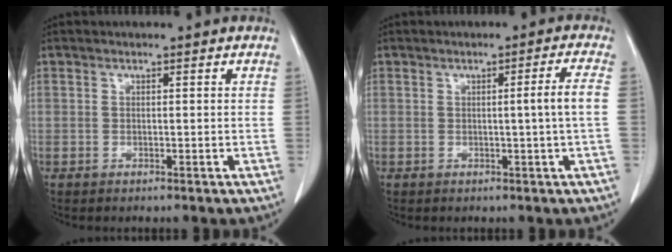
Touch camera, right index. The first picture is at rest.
{"total": 3.5, "force": [-0.3, -1.0, 3.3], "torque": [-0.048, -0.002, -0.002]}